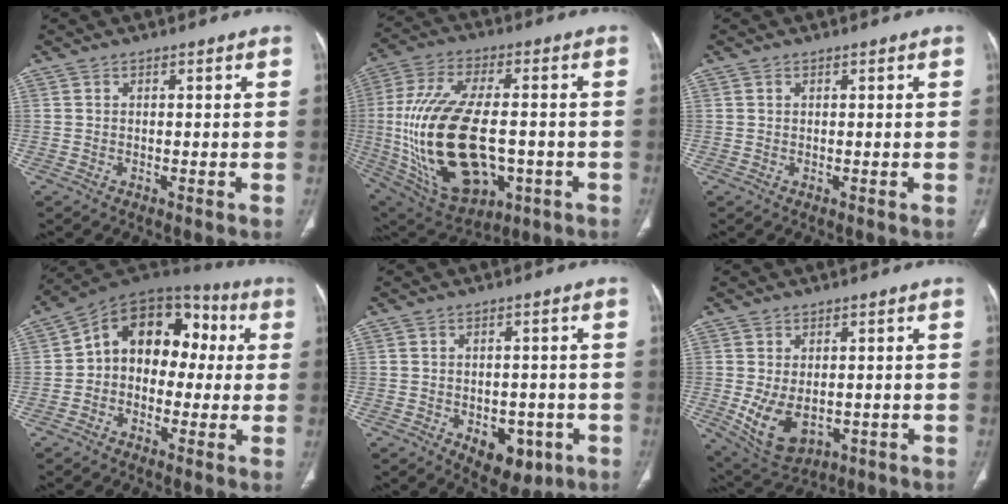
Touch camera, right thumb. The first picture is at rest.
{"total": 25.7, "force": [-3.2, 13.6, 21.6], "torque": [-0.439, 0.000, -0.025]}
{"total": 0.0}
{"total": 15.2, "force": [1.1, 11.0, 10.5], "torque": [-0.102, 0.051, 0.000]}
{"total": 8.0, "force": [-3.2, 5.0, 5.3], "torque": [-0.041, 0.010, -0.028]}
{"total": 8.8, "force": [-1.6, 5.7, 6.5], "torque": [-0.112, -0.009, -0.004]}